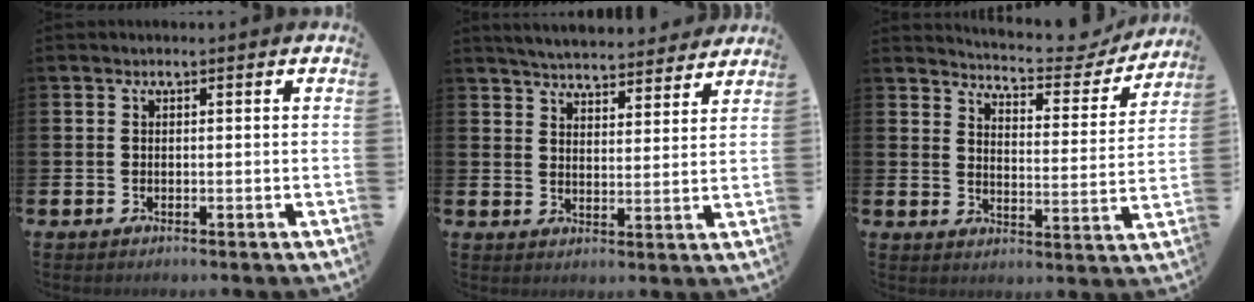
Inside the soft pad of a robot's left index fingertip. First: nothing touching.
{"total": 5.3, "force": [5.2, 0.6, 0.5], "torque": [-0.019, -0.039, 0.090]}
{"total": 5.5, "force": [5.3, 0.8, 1.0], "torque": [-0.034, -0.047, 0.085]}